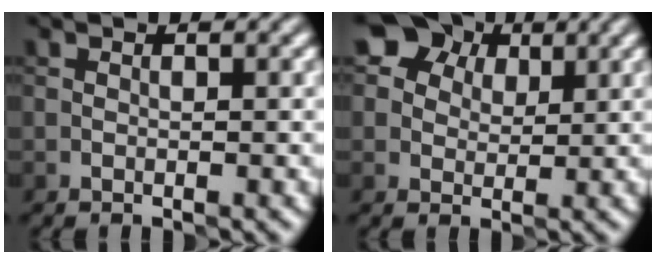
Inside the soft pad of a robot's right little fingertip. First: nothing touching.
{"total": 6.3, "force": [3.2, 4.9, 2.3], "torque": [-0.036, 0.014, 0.042]}